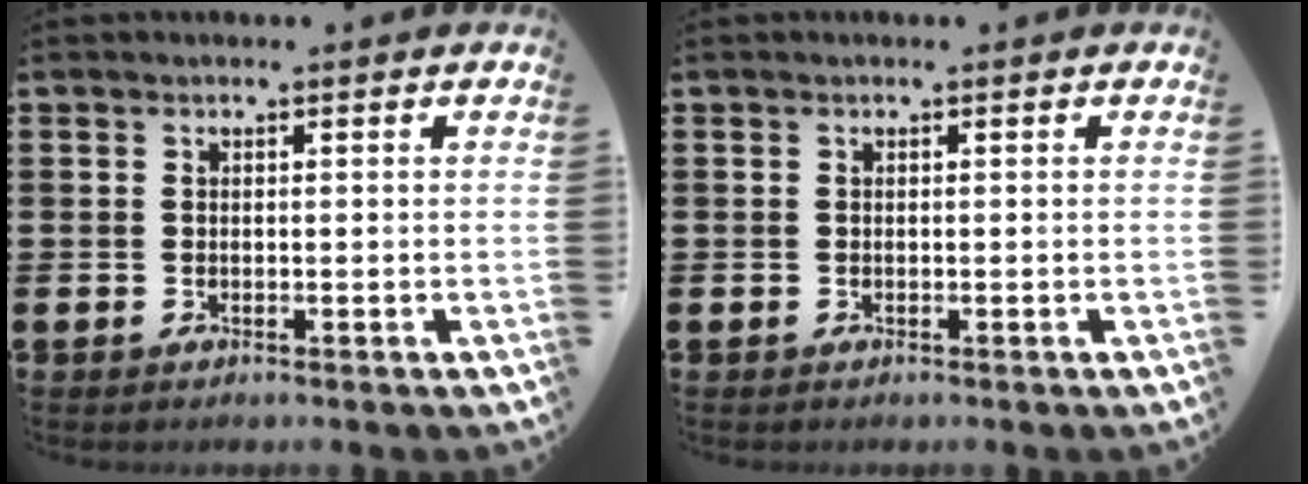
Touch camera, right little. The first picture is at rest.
{"total": 0.0}